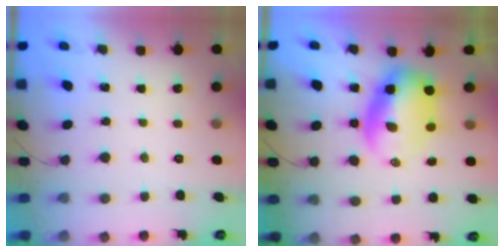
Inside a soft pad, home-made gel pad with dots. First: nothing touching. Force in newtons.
{"total": 8.9, "press": 8.6, "slide": 2.4}